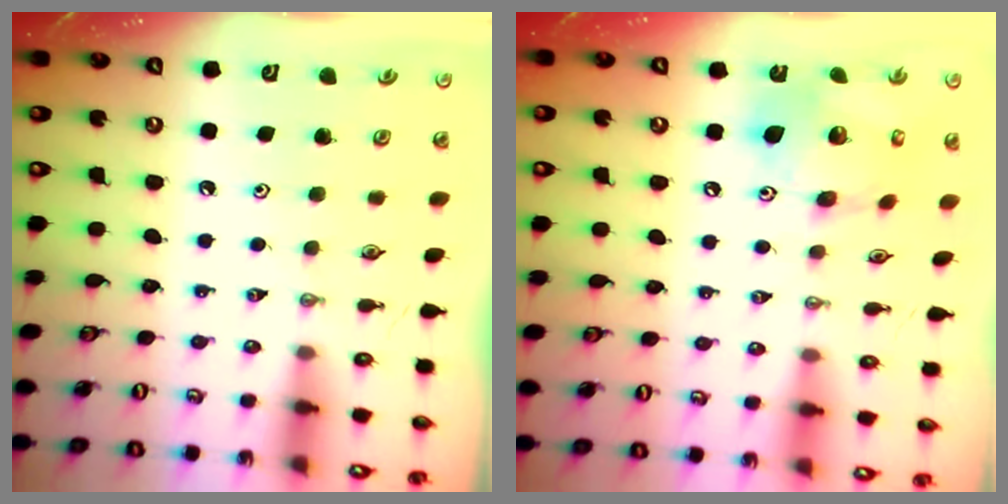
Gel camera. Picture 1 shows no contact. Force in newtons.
{"total": 15.2, "press": 15.1, "slide": 1.9}